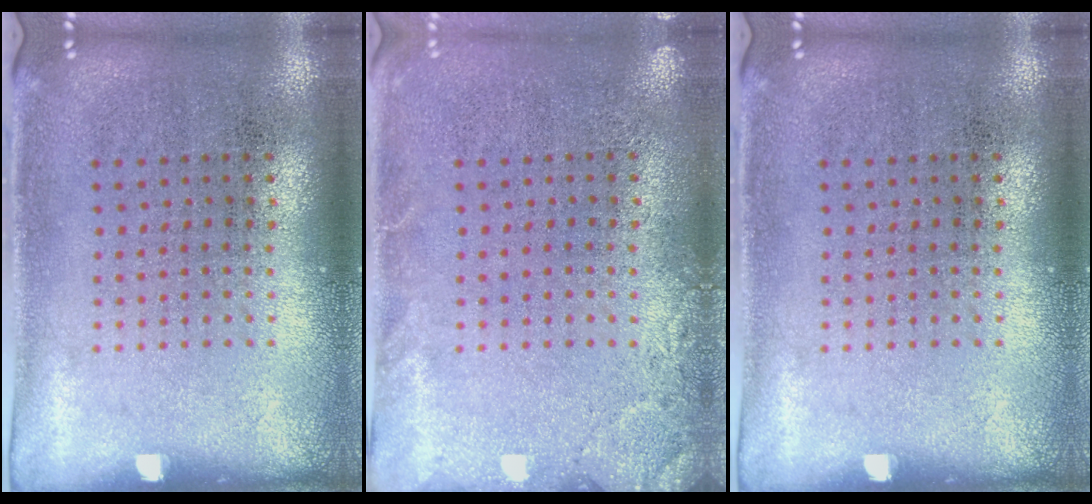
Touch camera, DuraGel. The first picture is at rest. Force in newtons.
{"total": 1.9, "press": 1.8, "slide": 0.3}
{"total": 0.0}